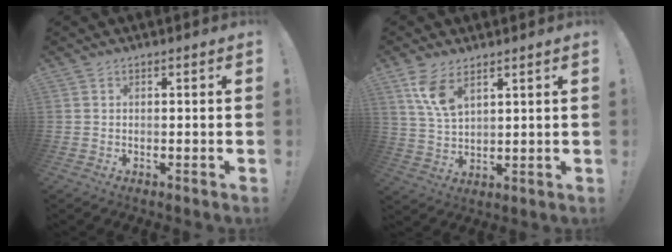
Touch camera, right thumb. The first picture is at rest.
{"total": 8.1, "force": [5.1, 3.6, 5.2], "torque": [-0.104, -0.023, 0.093]}